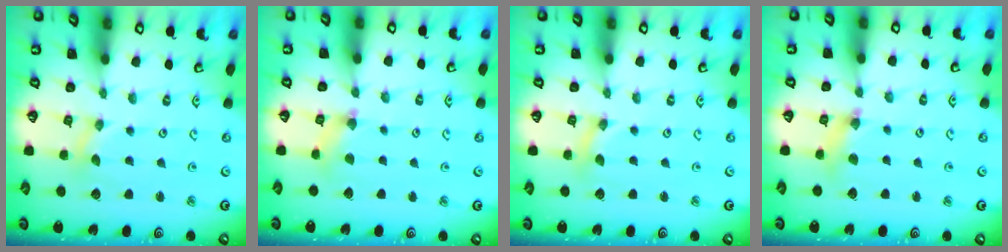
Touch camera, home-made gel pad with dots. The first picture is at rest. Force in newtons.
{"total": 3.3, "press": 3.3, "slide": 0.3}
{"total": 0.0}
{"total": 6.2, "press": 6.2, "slide": 0.6}